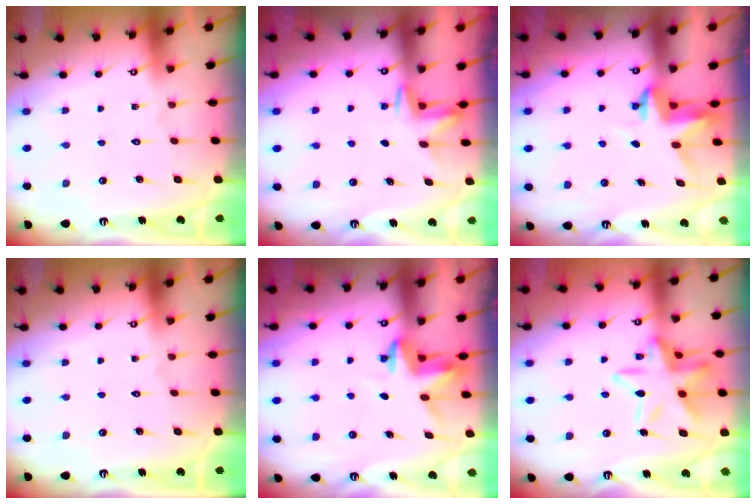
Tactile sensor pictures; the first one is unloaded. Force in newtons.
{"total": 2.7, "press": 2.7, "slide": 0.4}
{"total": 3.8, "press": 3.8, "slide": 0.3}
{"total": 0.0}
{"total": 3.4, "press": 3.4, "slide": 0.3}
{"total": 15.9, "press": 15.9, "slide": 1.3}